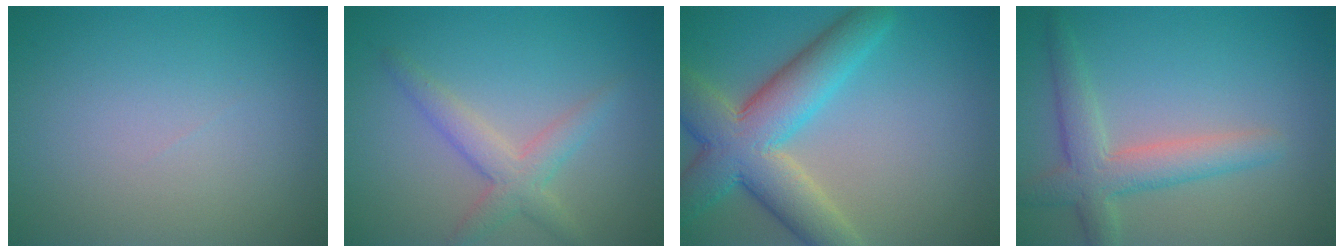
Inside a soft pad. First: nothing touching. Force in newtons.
{"total": 3.1, "press": 3.1, "slide": 0.1}
{"total": 8.7, "press": 8.7, "slide": 0.5}
{"total": 4.3, "press": 4.2, "slide": 0.4}